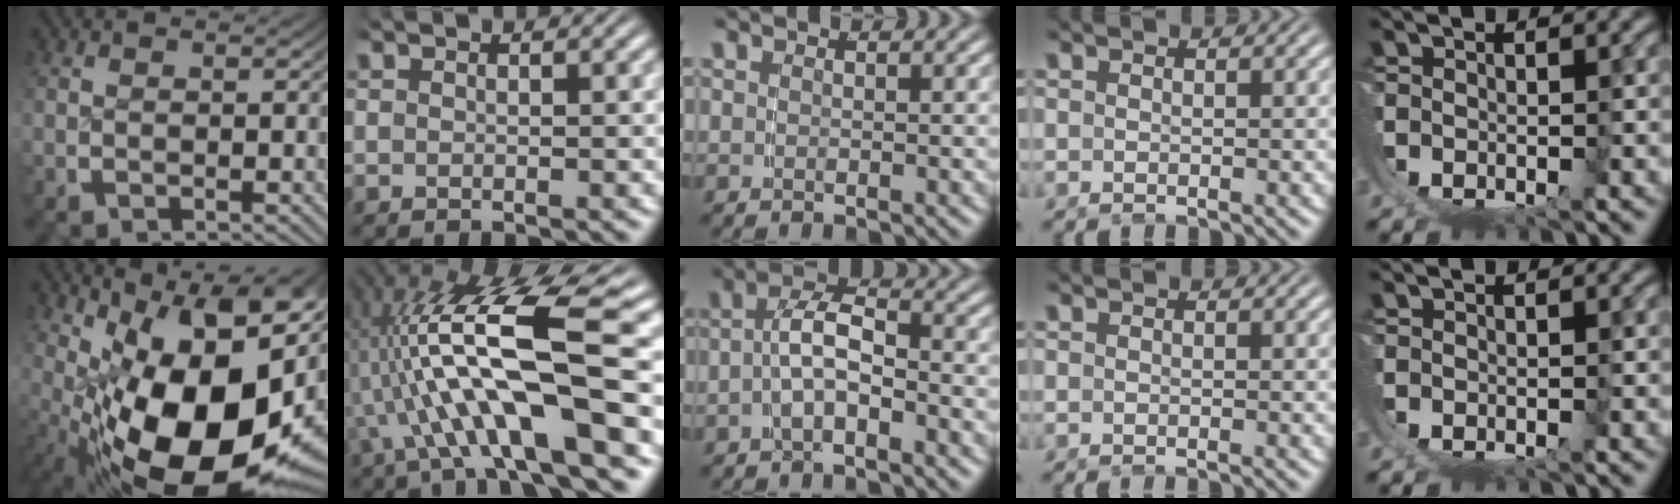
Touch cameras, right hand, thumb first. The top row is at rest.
{"thumb": {"total": 24.7, "force": [-1.5, 14.2, 20.2], "torque": [-0.320, -0.070, 0.016]}, "index": {"total": 12.3, "force": [0.2, 4.6, 11.3], "torque": [-0.208, -0.005, 0.008]}, "middle": {"total": 3.4, "force": [-1.4, 1.4, 2.8], "torque": [-0.050, 0.001, -0.027]}, "ring": {"total": 0.7, "force": [-0.5, -0.4, 0.2], "torque": [-0.002, -0.002, -0.006]}}